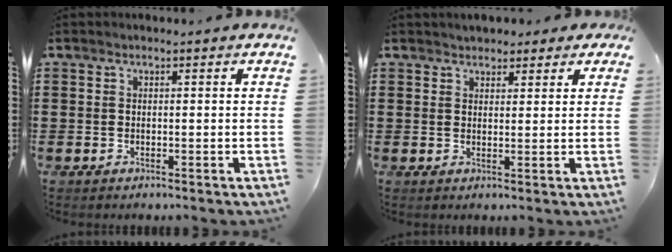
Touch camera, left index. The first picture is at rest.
{"total": 2.2, "force": [1.9, 1.2, 0.0], "torque": [0.000, 0.004, 0.034]}